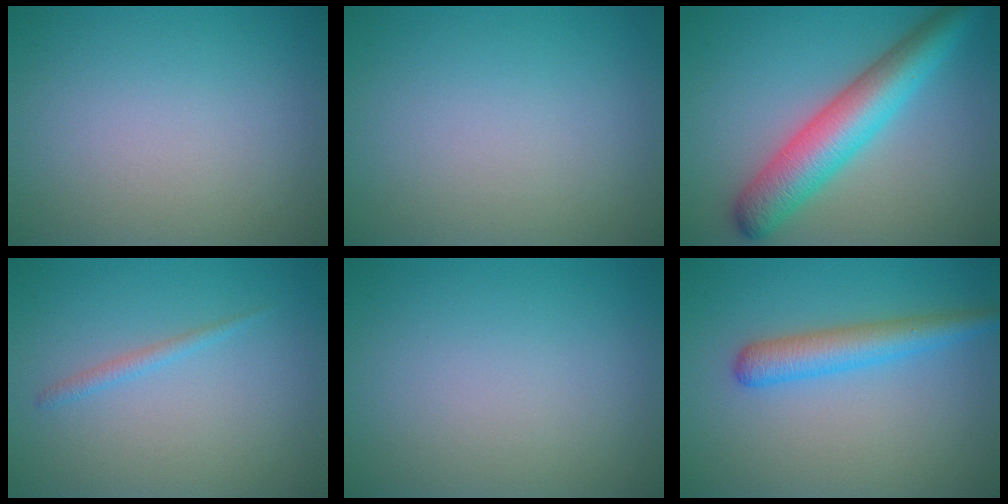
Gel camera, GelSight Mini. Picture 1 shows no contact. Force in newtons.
{"total": 0.0}
{"total": 7.0, "press": 7.0, "slide": 0.2}
{"total": 1.0, "press": 1.0, "slide": 0.1}
{"total": 0.0}
{"total": 3.6, "press": 3.6, "slide": 0.1}